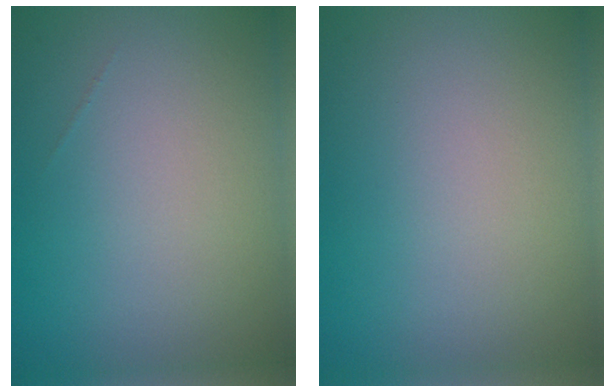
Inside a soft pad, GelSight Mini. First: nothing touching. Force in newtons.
{"total": 0.0}